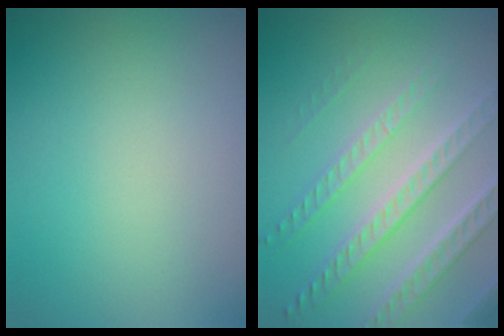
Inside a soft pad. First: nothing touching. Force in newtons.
{"total": 6.3, "press": 4.7, "slide": 4.2}